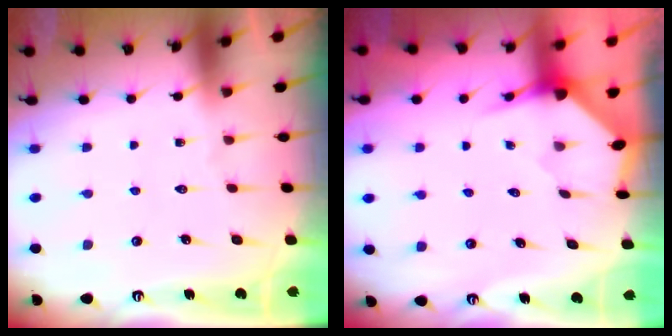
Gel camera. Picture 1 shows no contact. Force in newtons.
{"total": 3.2, "press": 3.2, "slide": 0.3}